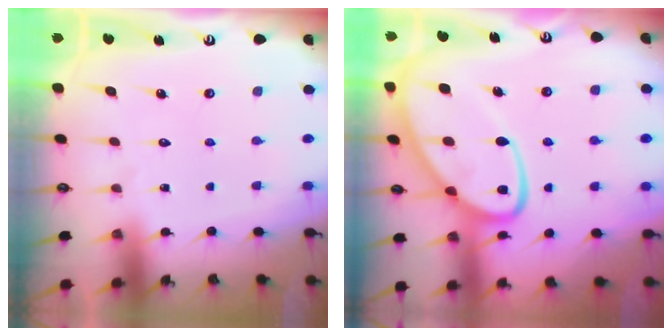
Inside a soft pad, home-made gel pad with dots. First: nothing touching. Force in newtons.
{"total": 16.2, "press": 16.1, "slide": 1.7}